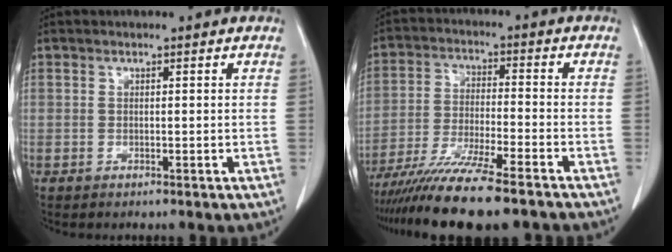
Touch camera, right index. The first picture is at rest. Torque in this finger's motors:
{"motor_torque": [1.07, -1.07, 1.04, 0.21]}